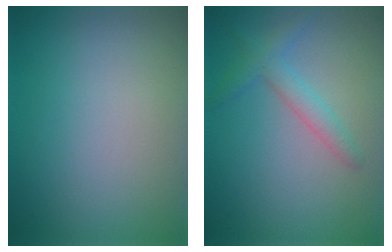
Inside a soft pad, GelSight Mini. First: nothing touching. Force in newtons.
{"total": 2.4, "press": 2.4, "slide": 0.1}